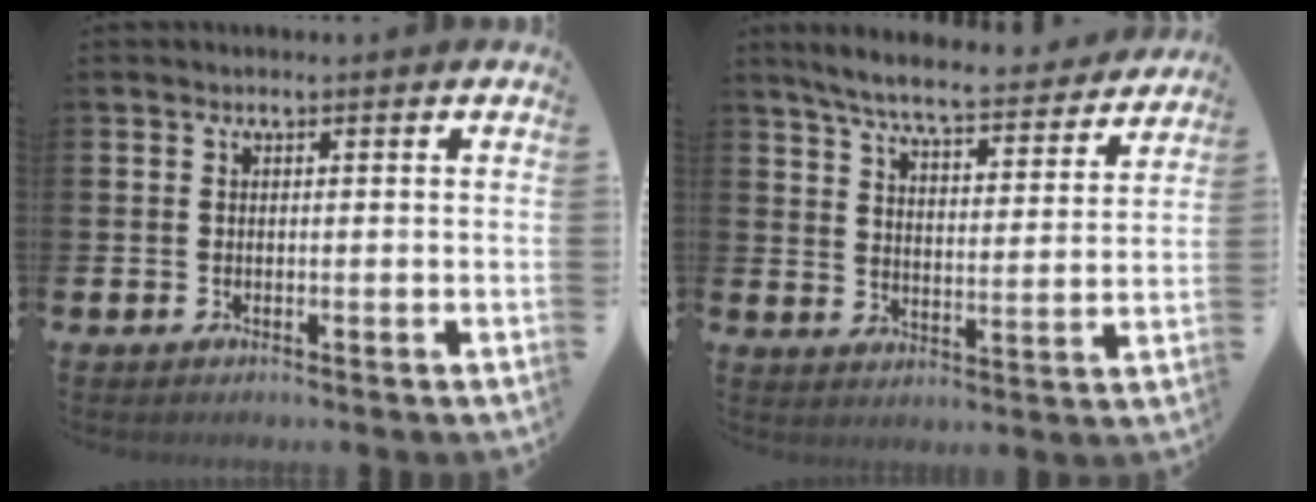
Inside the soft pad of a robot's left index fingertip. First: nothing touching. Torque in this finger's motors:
{"motor_torque": [1.00, -1.14, 0.64, 0.20]}